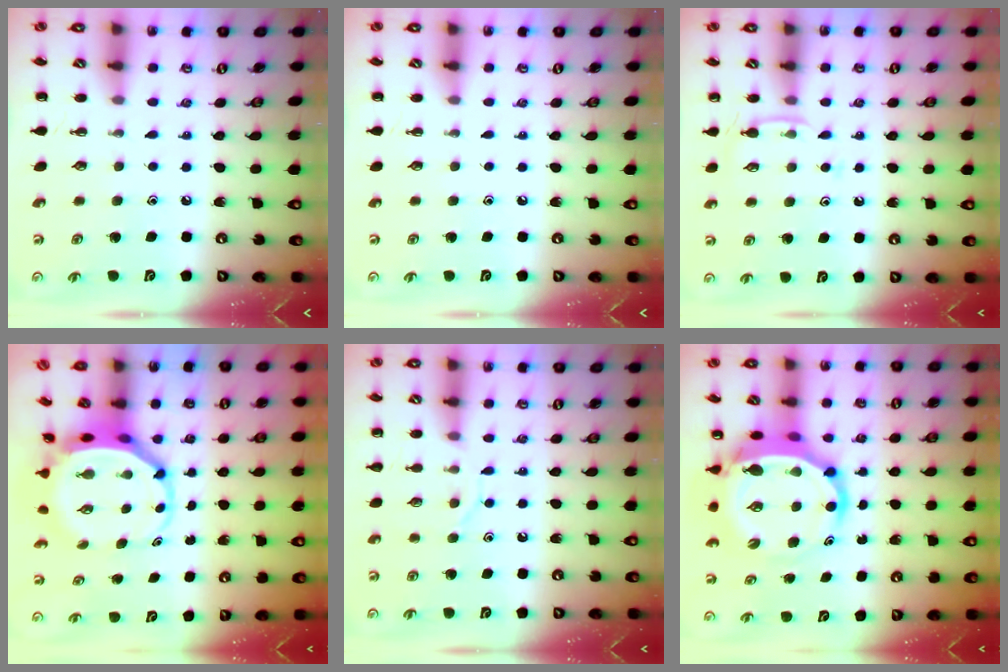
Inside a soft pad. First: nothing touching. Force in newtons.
{"total": 0.0}
{"total": 6.5, "press": 6.3, "slide": 1.6}
{"total": 5.3, "press": 5.1, "slide": 1.5}
{"total": 7.6, "press": 7.5, "slide": 1.2}
{"total": 8.5, "press": 8.1, "slide": 2.5}